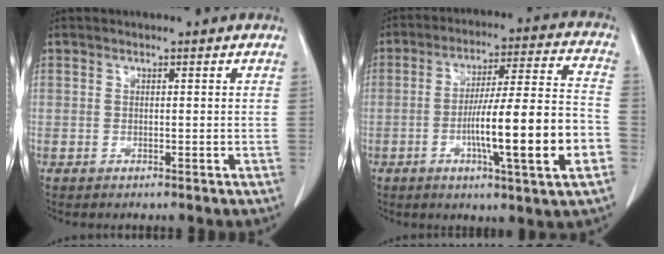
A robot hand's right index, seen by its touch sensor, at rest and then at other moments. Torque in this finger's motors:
{"motor_torque": [2.07, -0.07, 1.05, 0.16]}